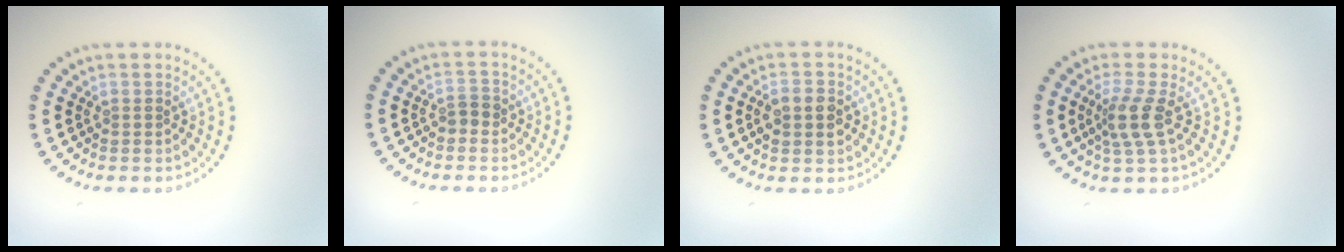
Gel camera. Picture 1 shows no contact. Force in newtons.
{"total": 1.2, "press": 1.2, "slide": 0.4}
{"total": 2.8, "press": 2.8, "slide": 0.1}
{"total": 2.7, "press": 2.1, "slide": 1.7}